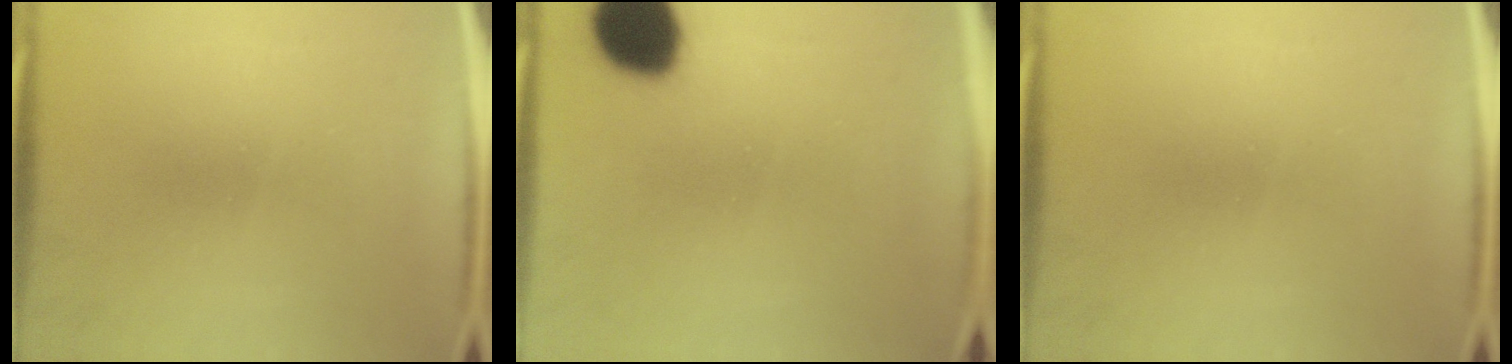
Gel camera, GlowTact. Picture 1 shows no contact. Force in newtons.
{"total": 16.6}
{"total": 0.0}